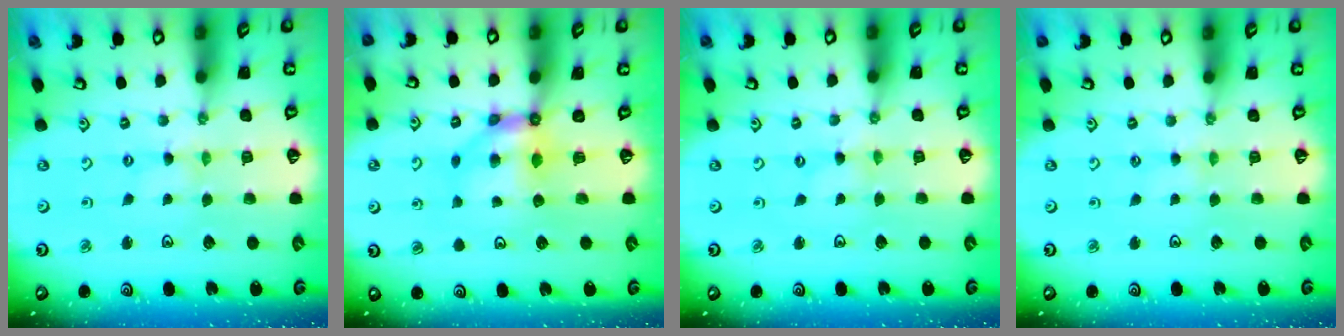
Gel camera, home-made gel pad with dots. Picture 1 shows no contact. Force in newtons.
{"total": 6.3, "press": 6.3, "slide": 0.4}
{"total": 0.0}
{"total": 0.8, "press": 0.8, "slide": 0.3}